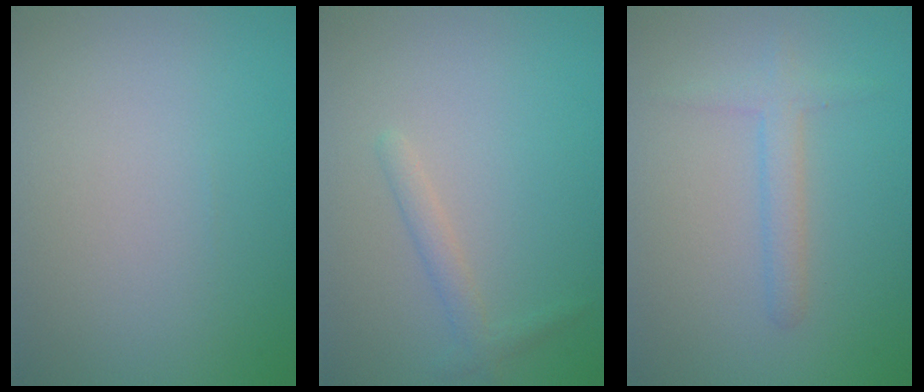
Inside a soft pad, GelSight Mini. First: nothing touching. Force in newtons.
{"total": 1.5, "press": 1.5, "slide": 0.1}
{"total": 2.0, "press": 2.0, "slide": 0.1}